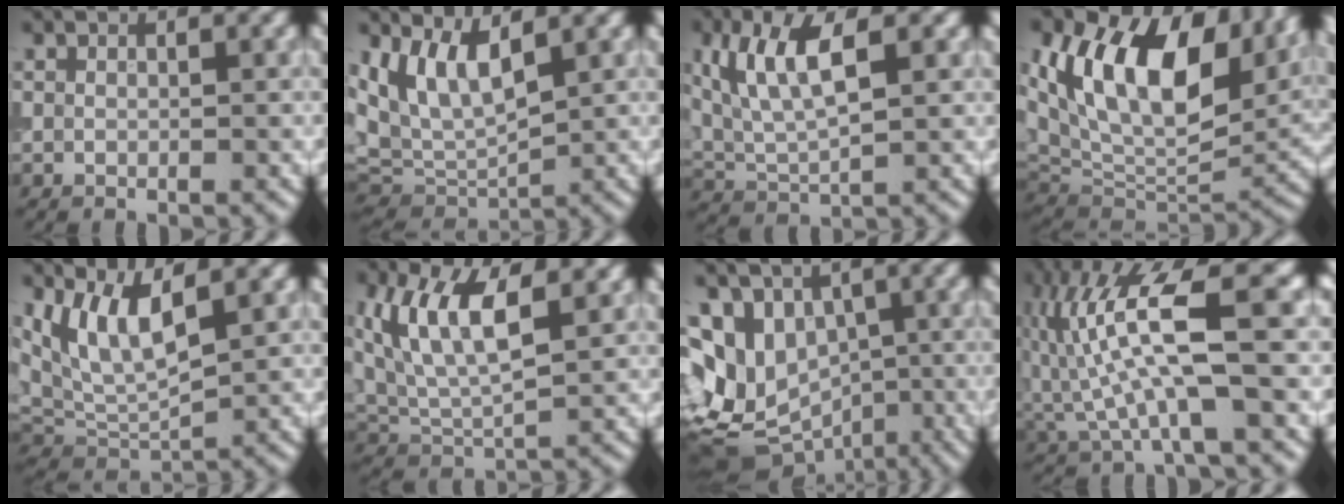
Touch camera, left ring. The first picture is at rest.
{"total": 6.7, "force": [3.0, 3.2, 5.1], "torque": [-0.116, -0.003, 0.058]}
{"total": 6.5, "force": [2.3, 2.7, 5.4], "torque": [-0.110, 0.006, 0.045]}
{"total": 16.8, "force": [6.5, 9.2, 12.5], "torque": [-0.241, 0.021, 0.117]}
{"total": 6.3, "force": [3.2, 2.3, 4.9], "torque": [-0.110, -0.009, 0.066]}
{"total": 9.3, "force": [3.7, 4.1, 7.6], "torque": [-0.157, 0.013, 0.064]}
{"total": 10.9, "force": [-0.2, 8.8, 6.4], "torque": [-0.129, -0.008, 0.009]}
{"total": 9.6, "force": [0.8, 2.6, 9.2], "torque": [-0.189, 0.013, 0.013]}